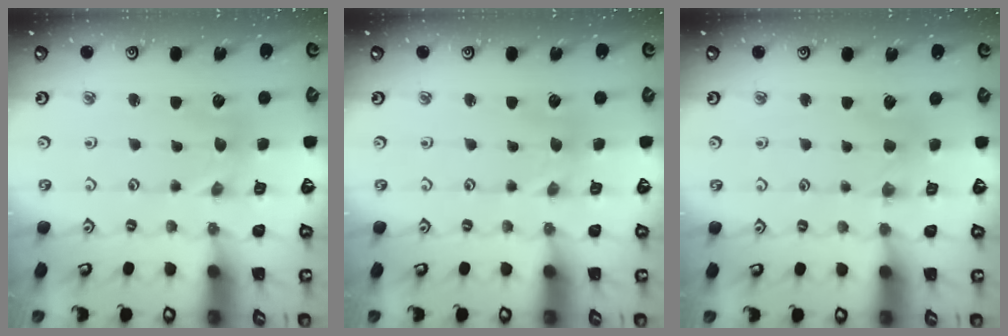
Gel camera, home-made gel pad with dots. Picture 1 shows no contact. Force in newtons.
{"total": 0.0}
{"total": 2.6, "press": 2.5, "slide": 0.5}